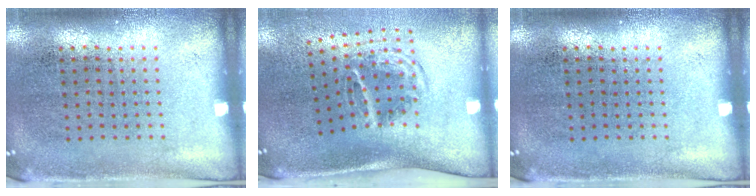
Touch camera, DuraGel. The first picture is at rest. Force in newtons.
{"total": 2.0, "press": 1.2, "slide": 1.6}
{"total": 0.0}